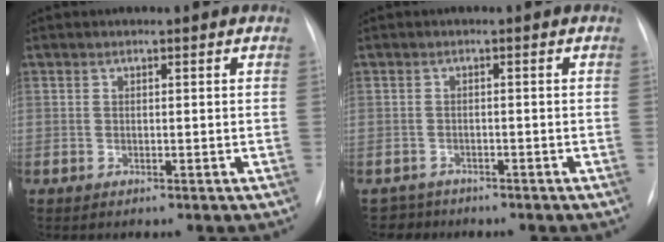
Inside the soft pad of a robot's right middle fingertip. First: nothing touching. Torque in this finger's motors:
{"motor_torque": [-0.04, 0.03, -0.09, -0.02]}